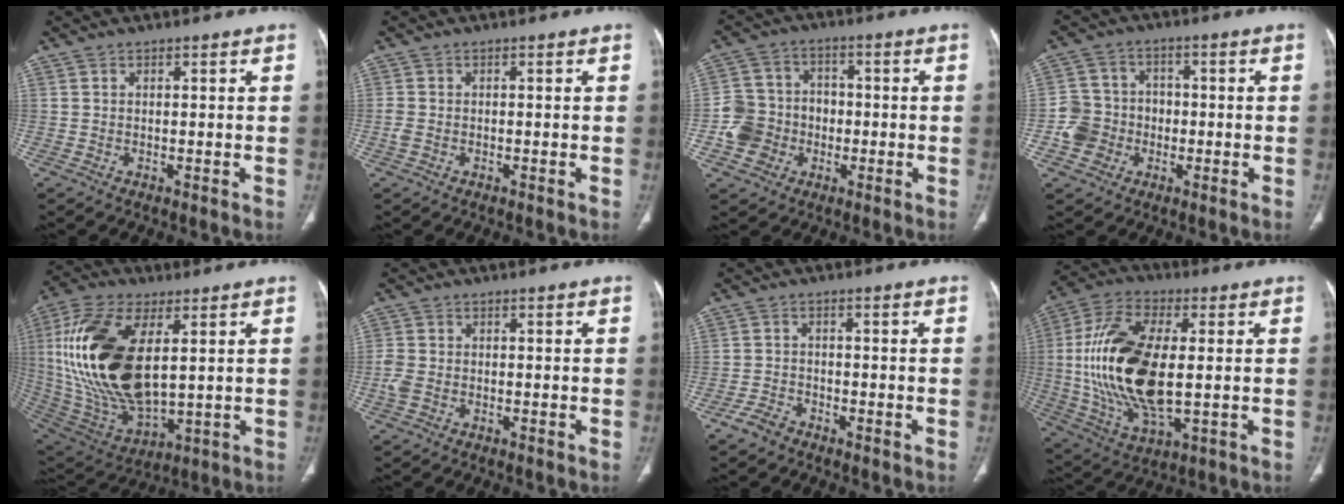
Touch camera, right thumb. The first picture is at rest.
{"total": 1.5, "force": [-0.5, 1.0, 1.0], "torque": [-0.030, -0.002, -0.011]}
{"total": 9.5, "force": [-2.6, 8.6, 3.1], "torque": [-0.029, 0.028, -0.049]}
{"total": 7.8, "force": [-2.2, 7.2, 2.0], "torque": [-0.010, 0.026, -0.042]}
{"total": 25.2, "force": [4.6, 12.6, 21.4], "torque": [-0.439, -0.024, 0.094]}
{"total": 2.9, "force": [-1.0, 2.0, 1.9], "torque": [-0.055, 0.001, -0.020]}
{"total": 3.2, "force": [-2.4, 1.7, 1.1], "torque": [-0.023, 0.014, -0.044]}
{"total": 22.0, "force": [0.6, 10.4, 19.4], "torque": [-0.402, -0.003, 0.015]}